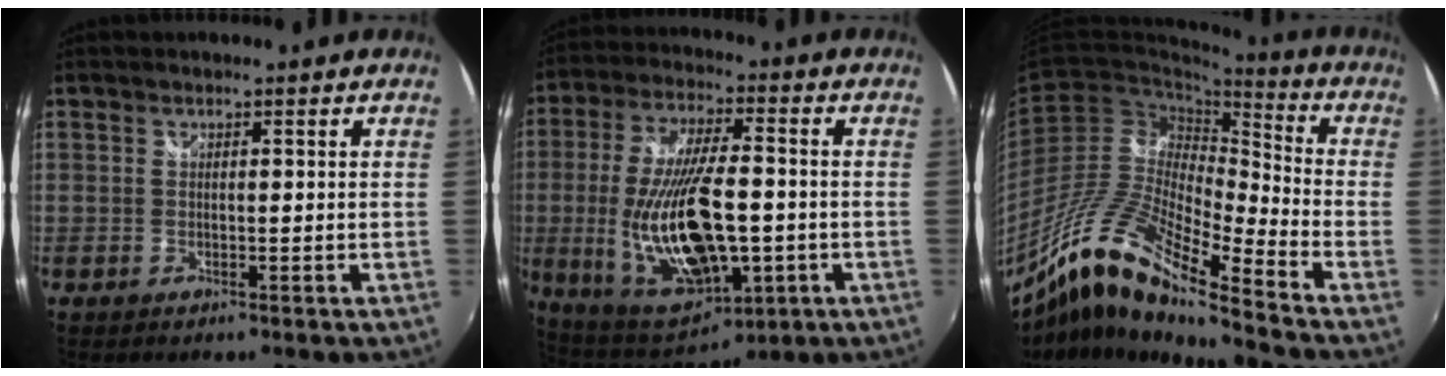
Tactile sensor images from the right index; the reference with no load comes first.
{"total": 22.4, "force": [-3.8, 9.6, 19.9], "torque": [-0.405, -0.030, -0.043]}
{"total": 15.6, "force": [-11.7, 1.6, 10.2], "torque": [-0.187, -0.002, -0.240]}